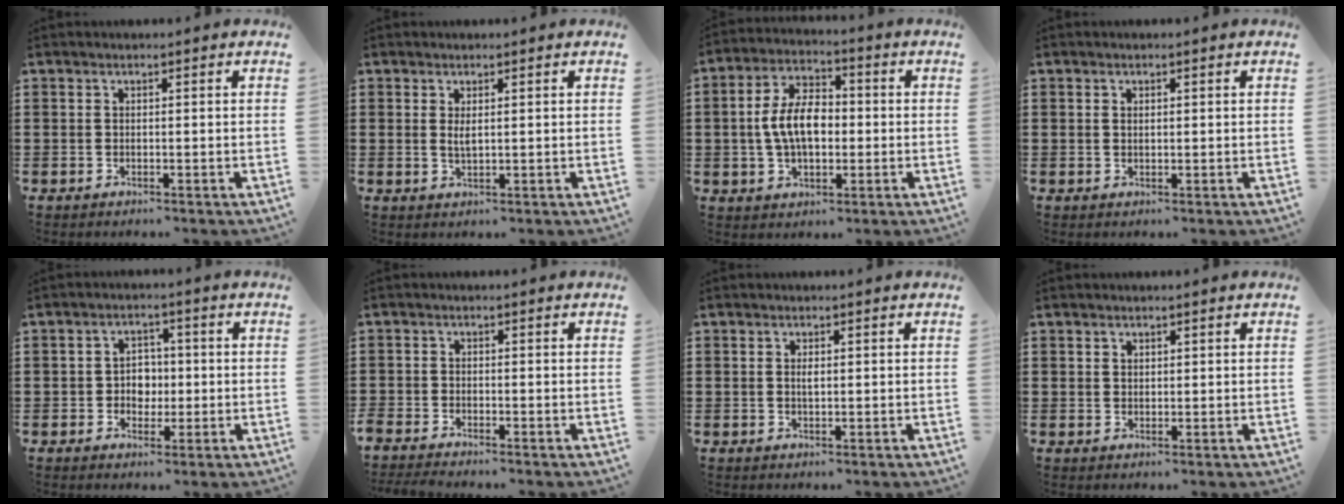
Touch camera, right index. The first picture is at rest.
{"total": 1.7, "force": [0.6, 0.5, 1.5], "torque": [-0.030, 0.002, 0.009]}
{"total": 8.4, "force": [-0.4, 4.8, 6.9], "torque": [-0.156, 0.007, -0.015]}
{"total": 0.7, "force": [0.2, 0.5, 0.4], "torque": [-0.009, 0.003, 0.004]}
{"total": 3.4, "force": [-0.4, 3.0, 1.6], "torque": [-0.031, 0.005, -0.014]}
{"total": 1.9, "force": [-1.9, -0.2, 0.1], "torque": [-0.014, -0.006, -0.042]}
{"total": 1.1, "force": [0.3, 0.4, 1.0], "torque": [-0.020, 0.002, 0.004]}
{"total": 1.2, "force": [0.9, 0.8, 0.1], "torque": [-0.004, 0.003, 0.018]}